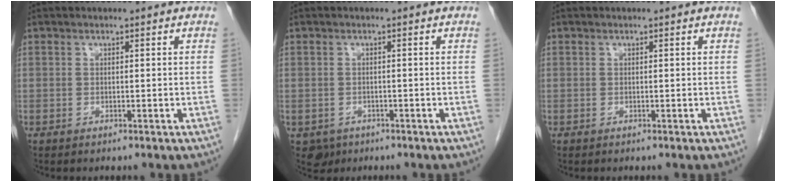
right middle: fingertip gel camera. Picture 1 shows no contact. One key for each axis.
{"total": 2.6, "fx": -1.4, "fy": 2.2, "fz": 0.4, "tx": -0.004, "ty": 0.004, "tz": -0.019}
{"total": 0.0}